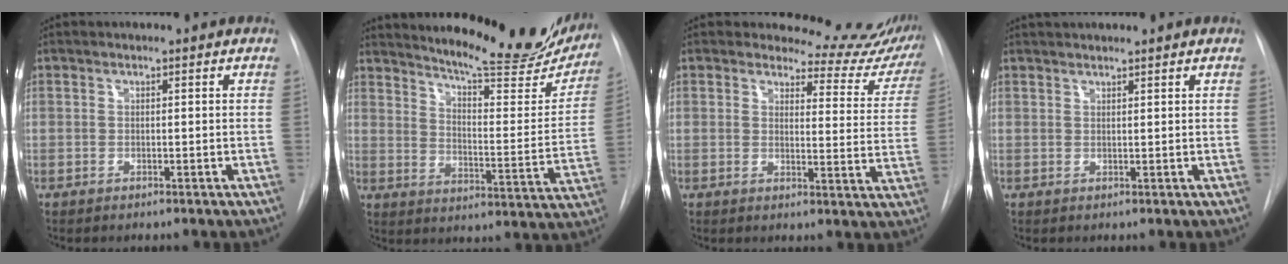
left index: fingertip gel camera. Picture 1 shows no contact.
{"total": 23.3, "force": [20.7, 3.8, 10.1], "torque": [-0.141, -0.066, 0.260]}
{"total": 13.3, "force": [13.0, 3.1, 0.5], "torque": [0.029, -0.081, 0.120]}
{"total": 3.7, "force": [3.5, -0.1, 1.4], "torque": [-0.015, 0.028, 0.053]}